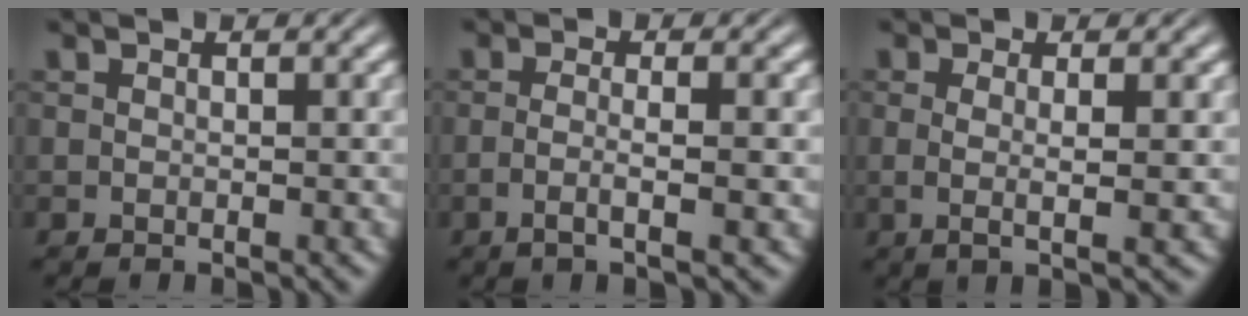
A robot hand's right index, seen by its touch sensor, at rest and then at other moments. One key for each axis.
{"total": 2.6, "fx": -1.0, "fy": -0.9, "fz": 2.2, "tx": -0.044, "ty": -0.010, "tz": -0.012}
{"total": 2.5, "fx": 0.2, "fy": -0.6, "fz": 2.4, "tx": -0.045, "ty": -0.013, "tz": 0.010}